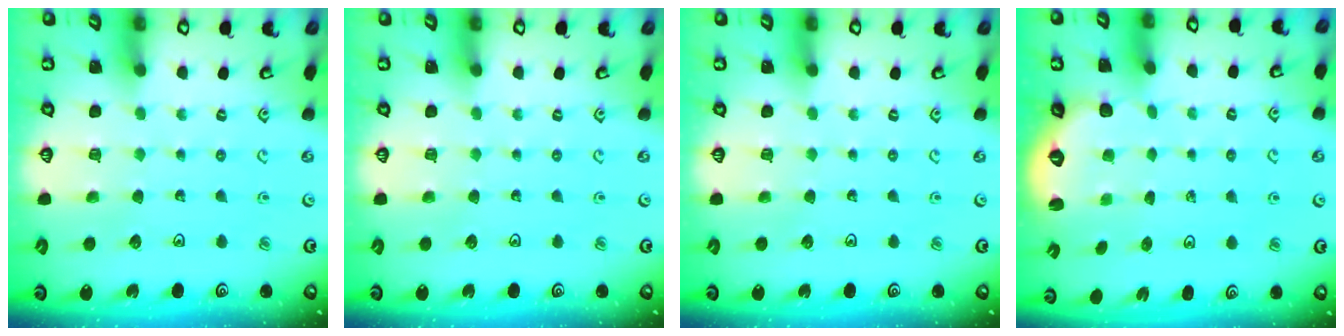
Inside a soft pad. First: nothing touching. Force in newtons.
{"total": 0.0}
{"total": 0.0}
{"total": 2.4, "press": 1.9, "slide": 1.5}